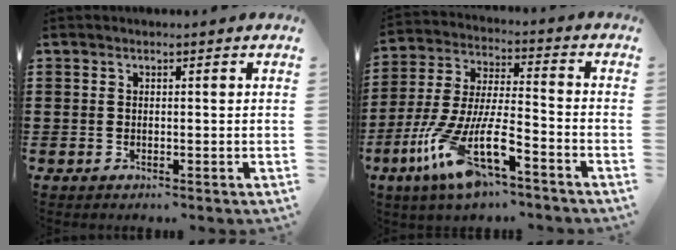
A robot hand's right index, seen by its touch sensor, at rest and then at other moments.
{"total": 13.0, "force": [-7.9, 3.0, 9.9], "torque": [-0.222, -0.009, -0.155]}